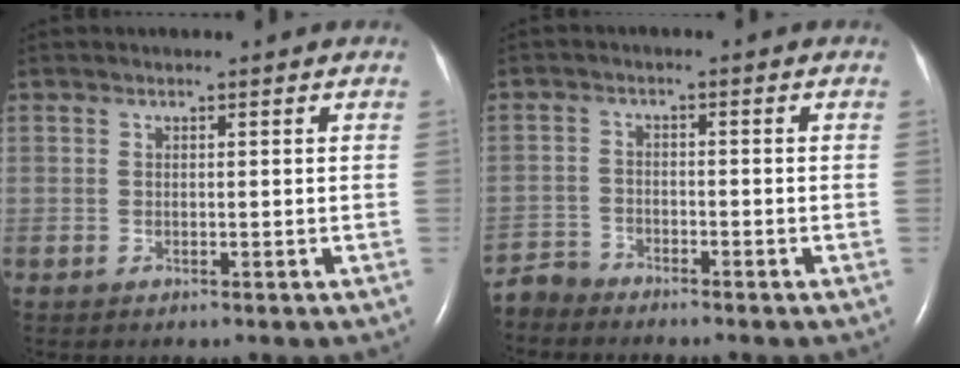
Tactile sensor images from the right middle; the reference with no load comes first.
{"total": 3.6, "force": [-3.5, 0.5, -0.8], "torque": [0.016, -0.010, -0.070]}